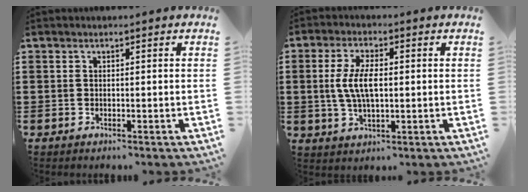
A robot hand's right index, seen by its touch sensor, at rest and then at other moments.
{"total": 6.5, "force": [0.2, 2.6, 5.9], "torque": [-0.135, 0.002, -0.005]}